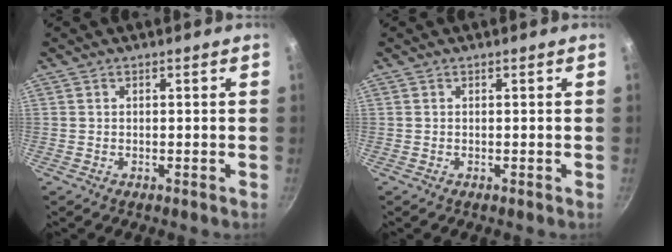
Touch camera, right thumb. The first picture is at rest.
{"total": 0.0}